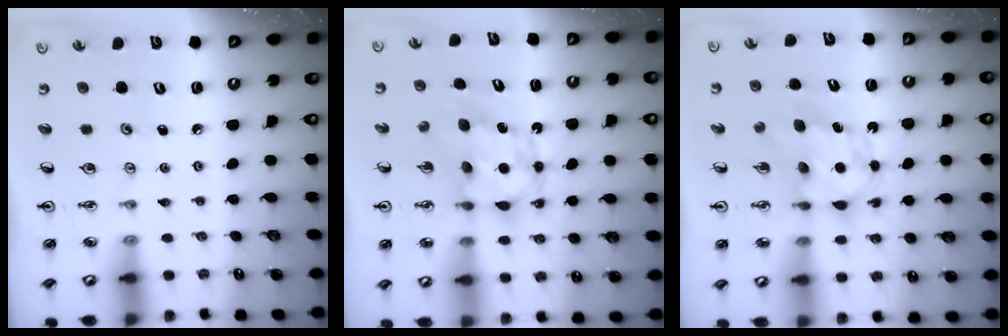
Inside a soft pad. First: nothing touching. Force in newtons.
{"total": 7.4, "press": 7.4, "slide": 0.3}
{"total": 6.8, "press": 6.8, "slide": 0.2}